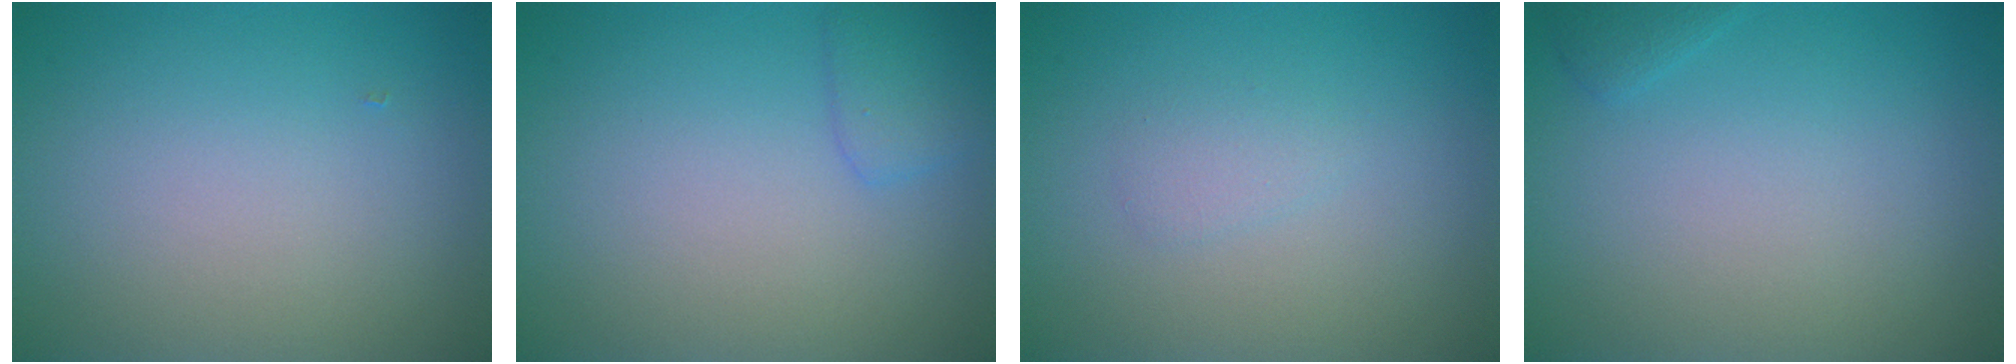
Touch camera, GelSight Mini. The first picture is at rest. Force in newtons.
{"total": 1.6, "press": 1.6, "slide": 0.1}
{"total": 1.0, "press": 1.0, "slide": 0.1}
{"total": 0.7, "press": 0.7, "slide": 0.1}